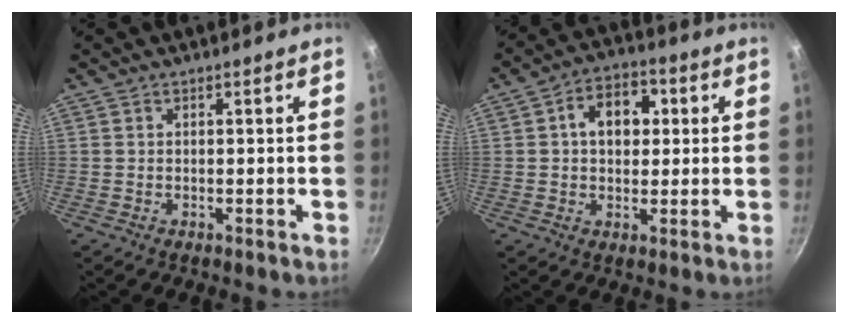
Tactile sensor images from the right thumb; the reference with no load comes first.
{"total": 9.4, "force": [1.7, 6.7, 6.4], "torque": [-0.058, 0.011, 0.016]}